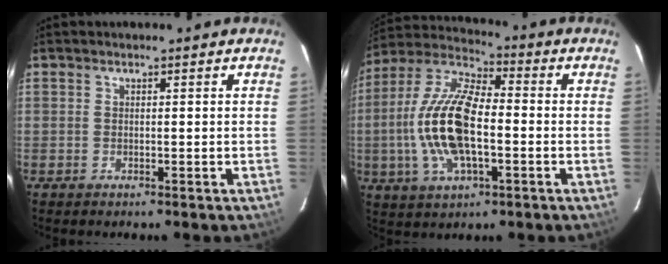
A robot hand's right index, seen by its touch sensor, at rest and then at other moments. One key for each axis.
{"total": 17.1, "fx": -2.3, "fy": 7.3, "fz": 15.3, "tx": -0.316, "ty": 0.006, "tz": -0.051}